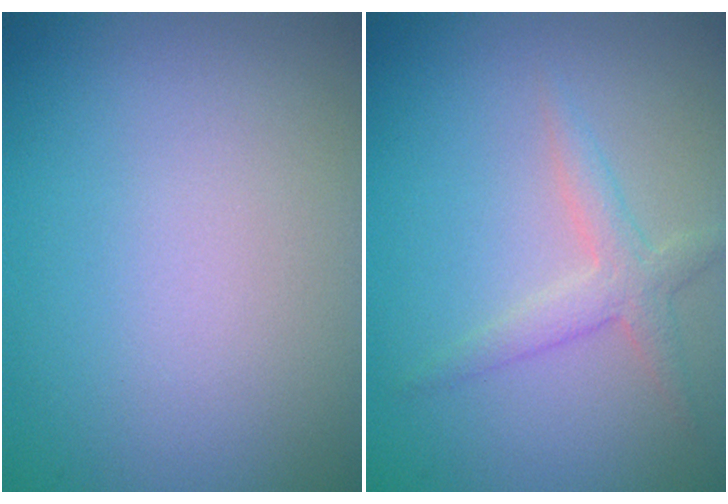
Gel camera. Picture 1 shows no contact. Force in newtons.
{"total": 2.2, "press": 2.2, "slide": 0.1}